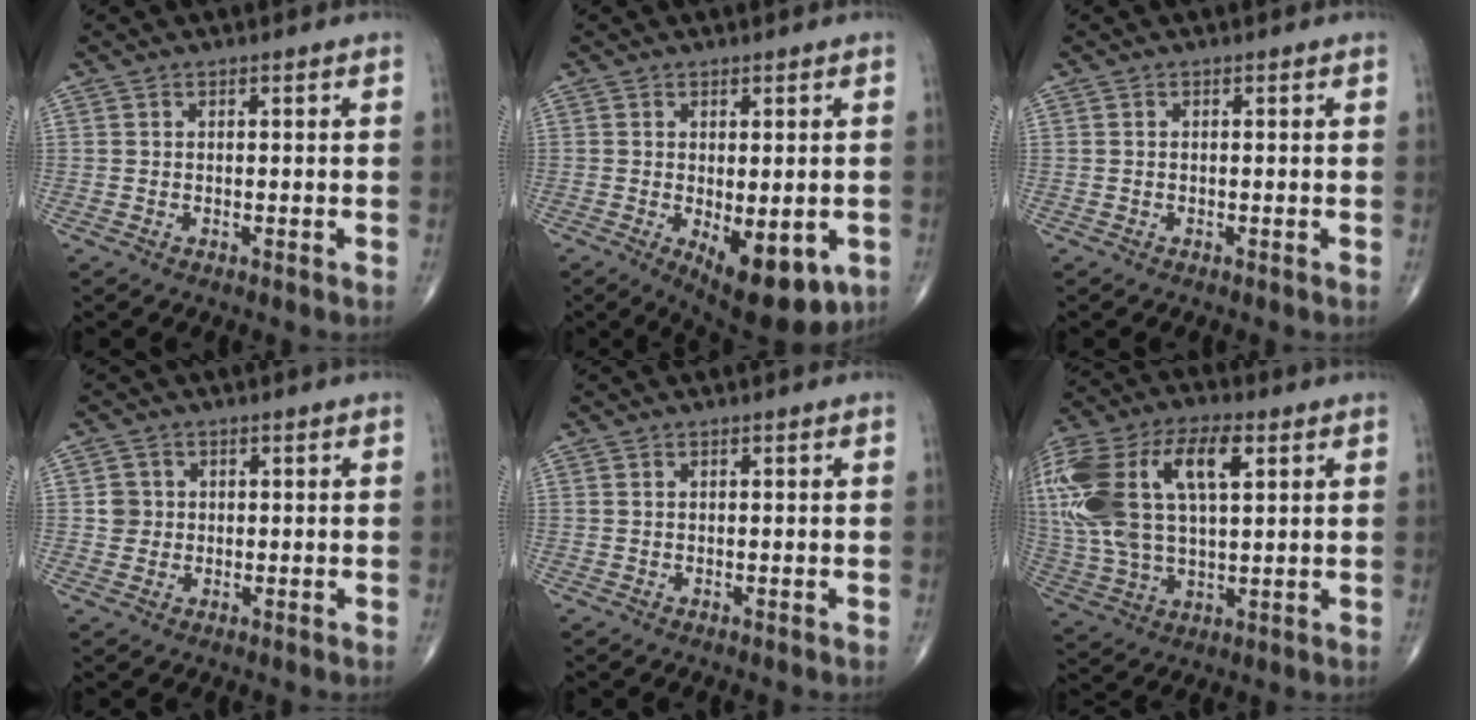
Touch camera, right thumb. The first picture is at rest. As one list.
[{"total": 11.9, "force": [-4.1, 5.1, 10.0], "torque": [-0.124, -0.014, -0.046]}, {"total": 0.0}, {"total": 2.7, "force": [0.2, 2.6, 0.4], "torque": [0.012, 0.005, 0.001]}, {"total": 0.0}, {"total": 26.2, "force": [7.3, 13.5, 21.2], "torque": [-0.488, 0.031, 0.133]}]